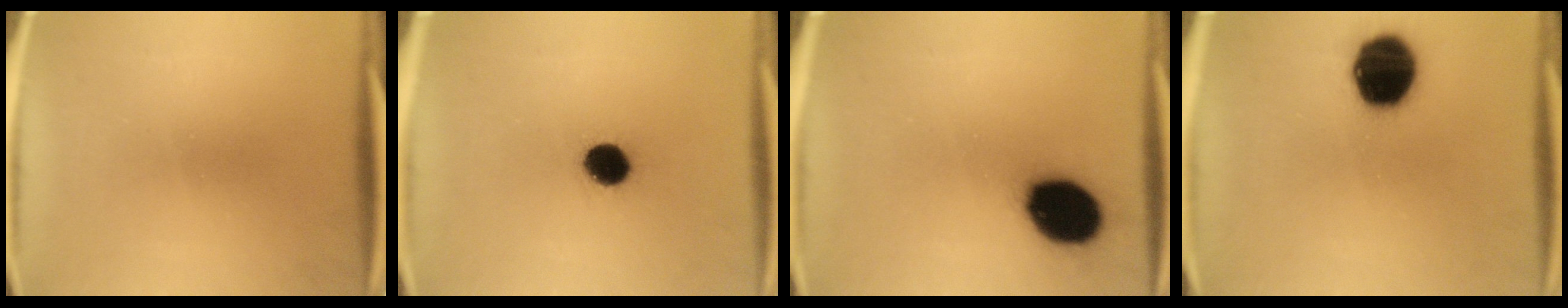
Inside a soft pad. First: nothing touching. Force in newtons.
{"total": 9.2}
{"total": 16.1}
{"total": 17.2}